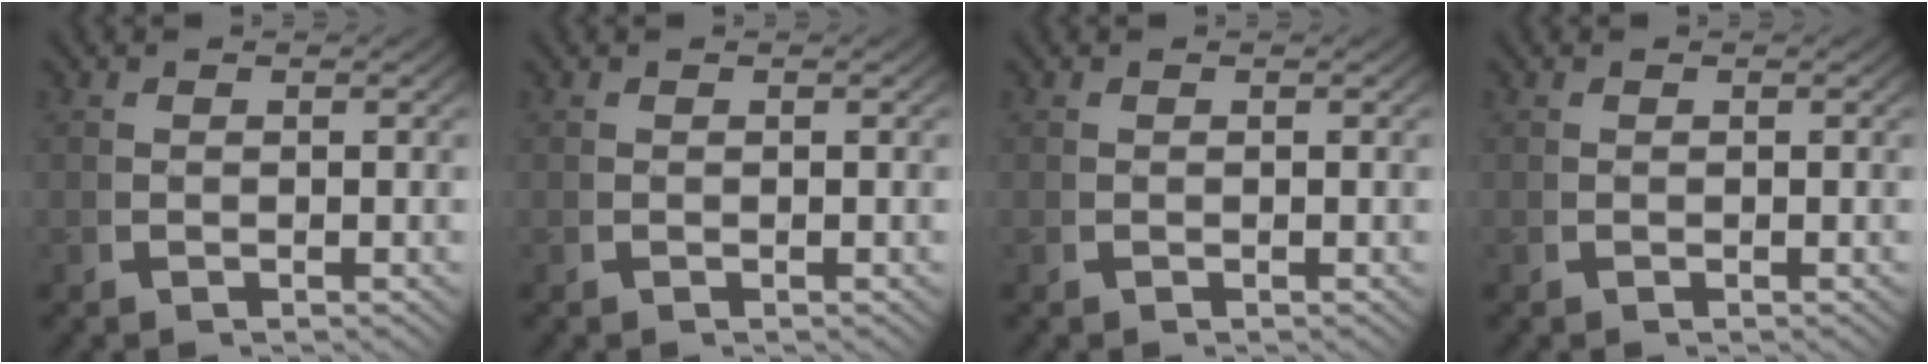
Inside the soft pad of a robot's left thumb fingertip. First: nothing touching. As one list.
[{"total": 0.0}, {"total": 0.0}, {"total": 0.0}]